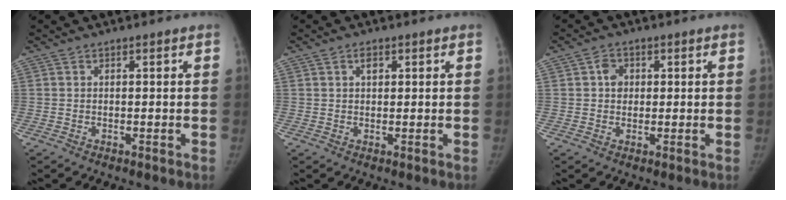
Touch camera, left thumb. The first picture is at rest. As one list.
[{"total": 1.8, "force": [0.8, 1.2, 1.1], "torque": [-0.012, -0.002, 0.012]}, {"total": 3.2, "force": [0.7, 2.7, 1.5], "torque": [-0.005, 0.002, 0.009]}]